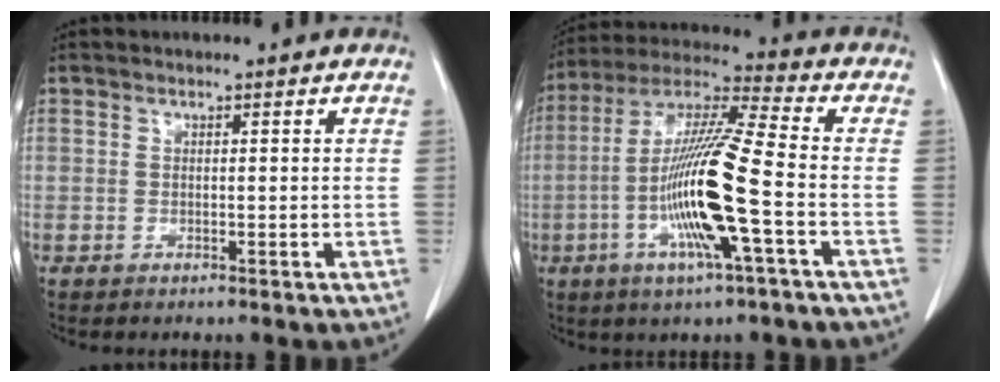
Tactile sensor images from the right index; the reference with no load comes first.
{"total": 15.8, "force": [-3.9, 0.1, 15.3], "torque": [-0.303, -0.005, -0.081]}